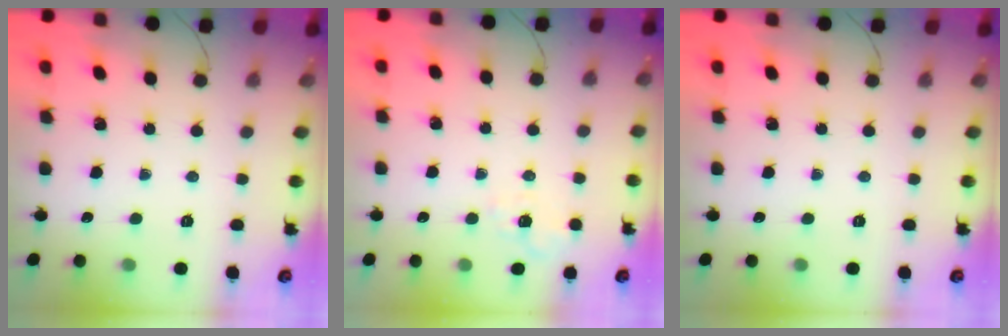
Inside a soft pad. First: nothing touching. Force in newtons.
{"total": 1.9, "press": 0.8, "slide": 1.8}
{"total": 0.0}